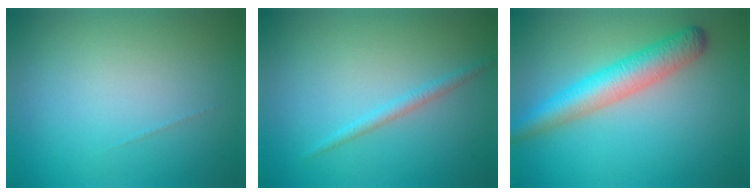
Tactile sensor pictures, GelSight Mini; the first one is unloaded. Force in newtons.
{"total": 1.3, "press": 1.3, "slide": 0.1}
{"total": 5.0, "press": 5.0, "slide": 0.1}